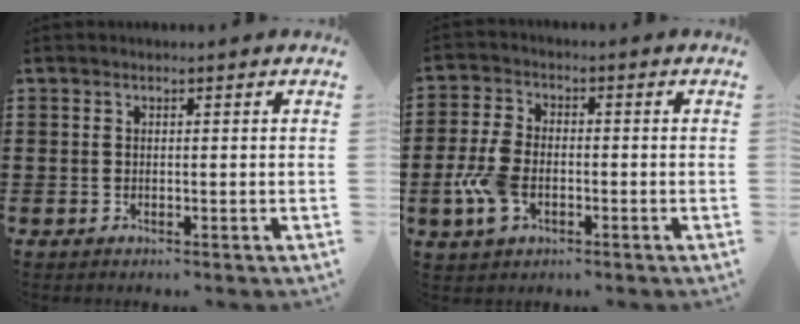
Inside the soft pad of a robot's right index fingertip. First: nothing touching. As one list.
[{"total": 6.5, "force": [-2.1, 3.7, 4.9], "torque": [-0.124, -0.002, -0.046]}]